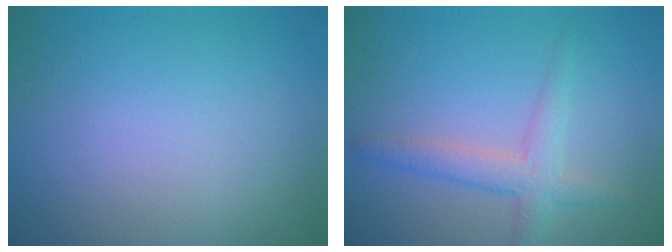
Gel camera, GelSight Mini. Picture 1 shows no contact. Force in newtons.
{"total": 1.9, "press": 1.8, "slide": 0.3}